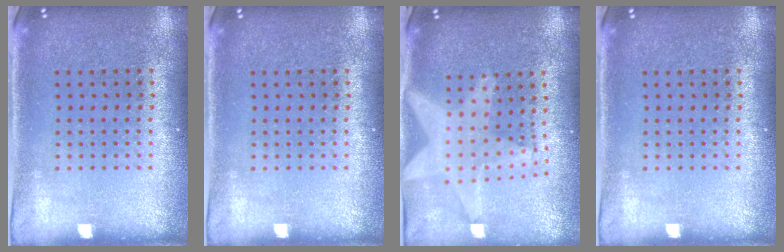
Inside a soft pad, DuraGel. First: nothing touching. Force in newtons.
{"total": 0.0}
{"total": 2.2, "press": 1.8, "slide": 1.3}
{"total": 0.0}